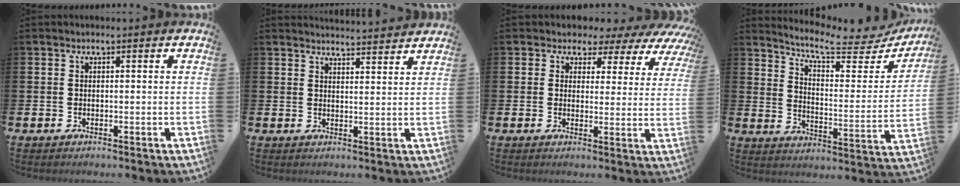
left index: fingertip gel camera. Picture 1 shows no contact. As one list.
[{"total": 3.5, "force": [3.5, -0.3, 0.0], "torque": [-0.006, -0.024, 0.064]}, {"total": 2.8, "force": [1.9, 2.0, 0.2], "torque": [-0.016, -0.025, 0.023]}, {"total": 7.9, "force": [7.0, 1.7, 3.4], "torque": [-0.079, -0.056, 0.112]}]